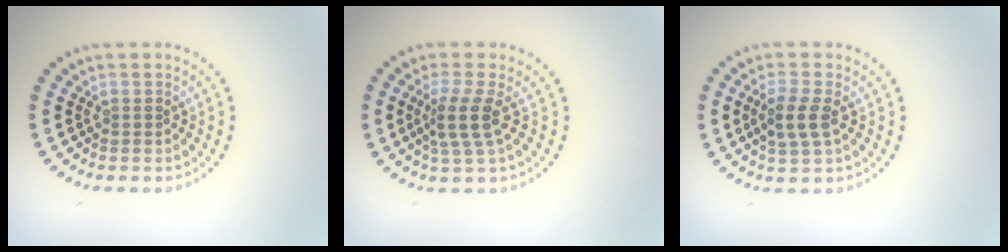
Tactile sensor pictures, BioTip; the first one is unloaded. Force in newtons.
{"total": 2.9, "press": 2.2, "slide": 1.8}
{"total": 2.8, "press": 2.7, "slide": 0.8}